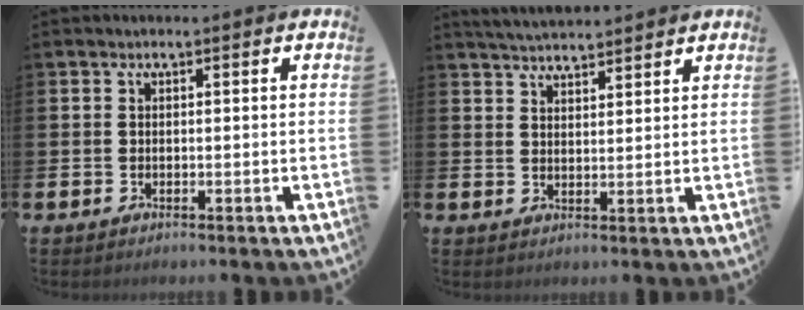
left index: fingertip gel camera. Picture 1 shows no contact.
{"total": 4.0, "force": [4.0, 0.1, 0.2], "torque": [-0.013, -0.018, 0.073]}